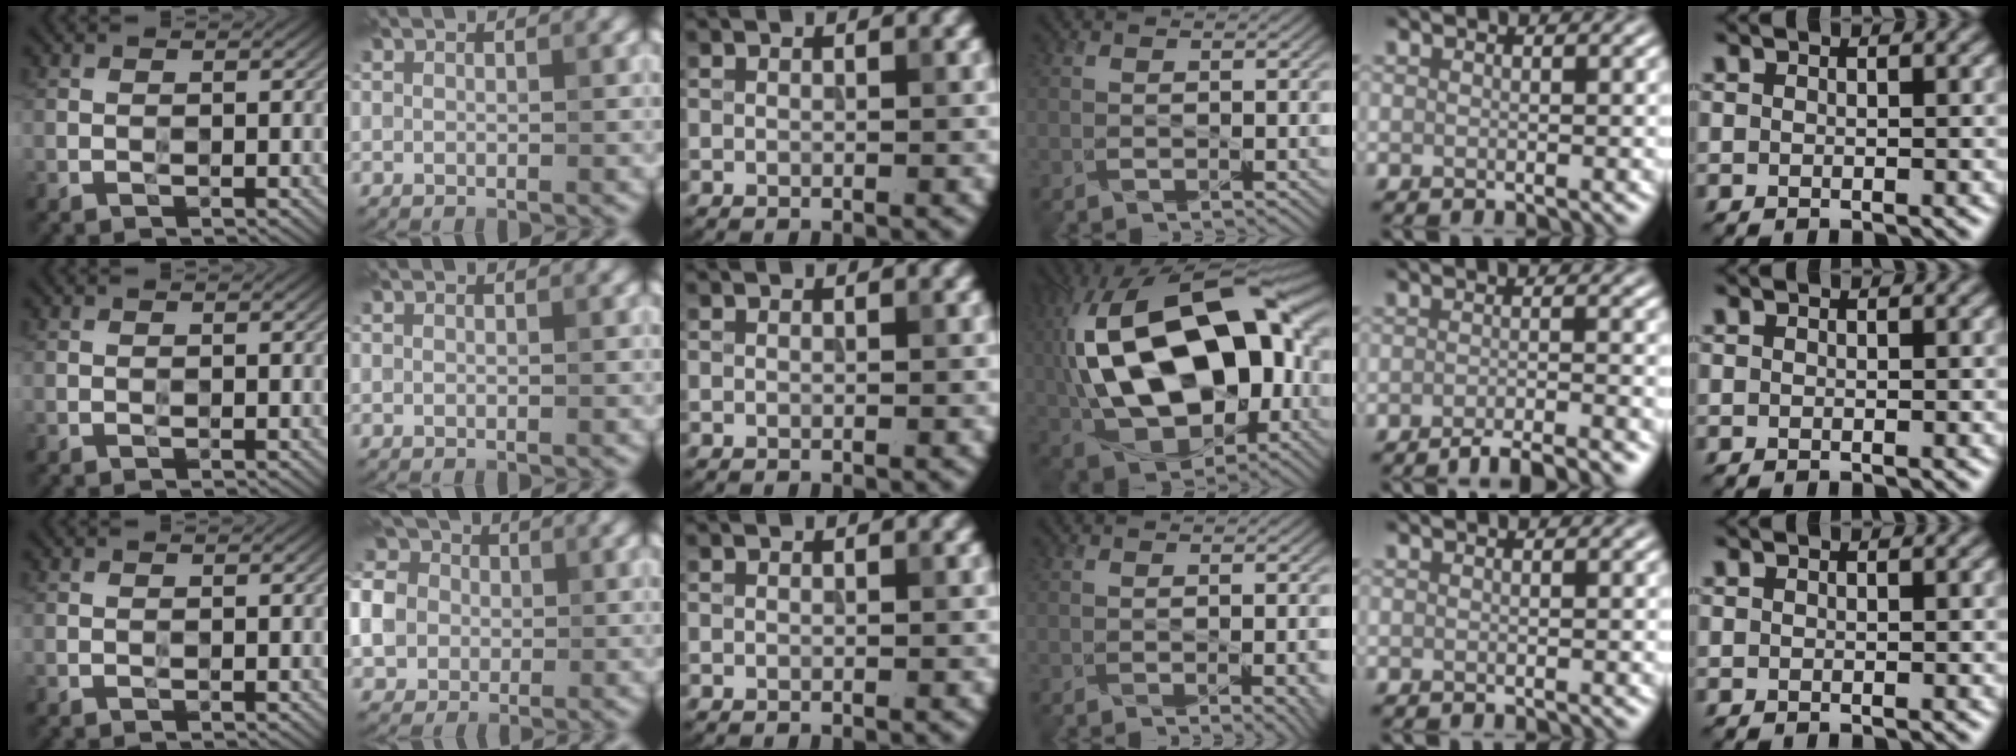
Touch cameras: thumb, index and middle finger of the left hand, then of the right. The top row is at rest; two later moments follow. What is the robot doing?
{"motion": "wipe", "object": "compact mirror"}